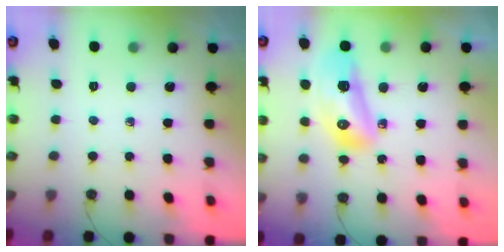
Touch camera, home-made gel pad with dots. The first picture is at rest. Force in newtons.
{"total": 14.8, "press": 14.7, "slide": 1.7}